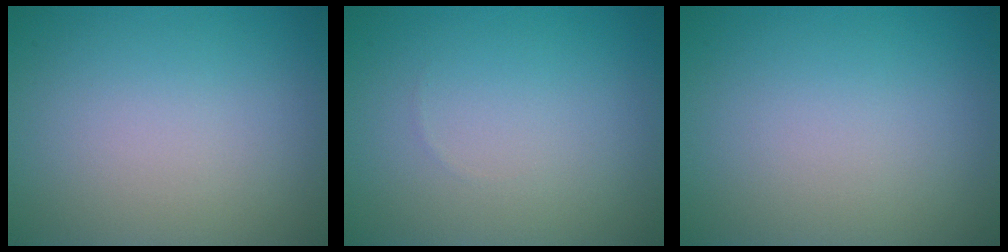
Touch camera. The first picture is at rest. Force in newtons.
{"total": 0.0}
{"total": 0.0}